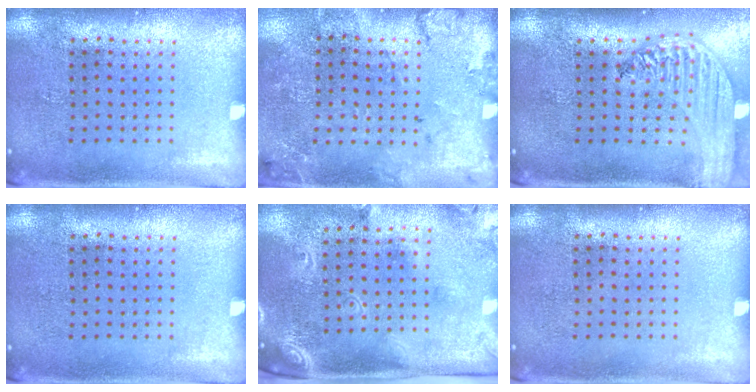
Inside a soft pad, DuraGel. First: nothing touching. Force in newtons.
{"total": 1.7, "press": 1.6, "slide": 0.8}
{"total": 2.9, "press": 2.3, "slide": 1.8}
{"total": 0.0}
{"total": 2.5, "press": 1.7, "slide": 1.8}
{"total": 0.0}